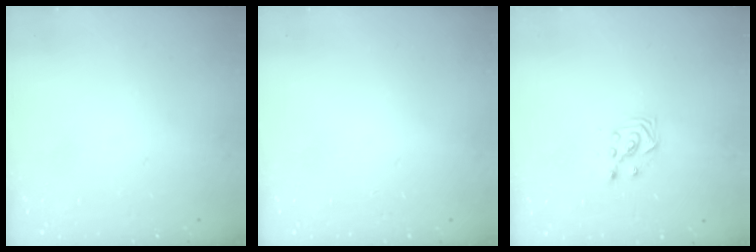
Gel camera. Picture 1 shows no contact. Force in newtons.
{"total": 0.0}
{"total": 2.7, "press": 2.7, "slide": 0.3}